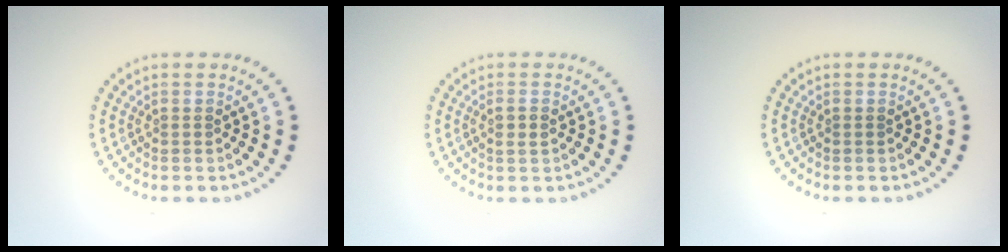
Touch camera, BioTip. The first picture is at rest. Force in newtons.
{"total": 1.2, "press": 1.0, "slide": 0.6}
{"total": 0.0}